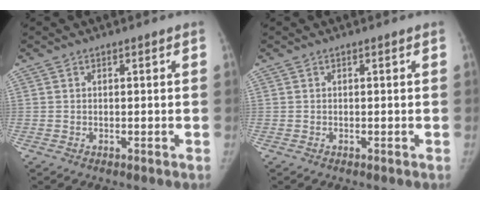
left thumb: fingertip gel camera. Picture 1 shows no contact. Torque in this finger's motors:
{"motor_torque": [0.02, 0.02, 0.14, -0.13, 0.03]}